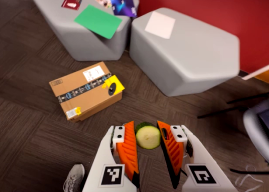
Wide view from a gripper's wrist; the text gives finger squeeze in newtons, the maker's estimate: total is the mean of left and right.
{"total": 8.6, "left": 8.5, "right": 8.8}